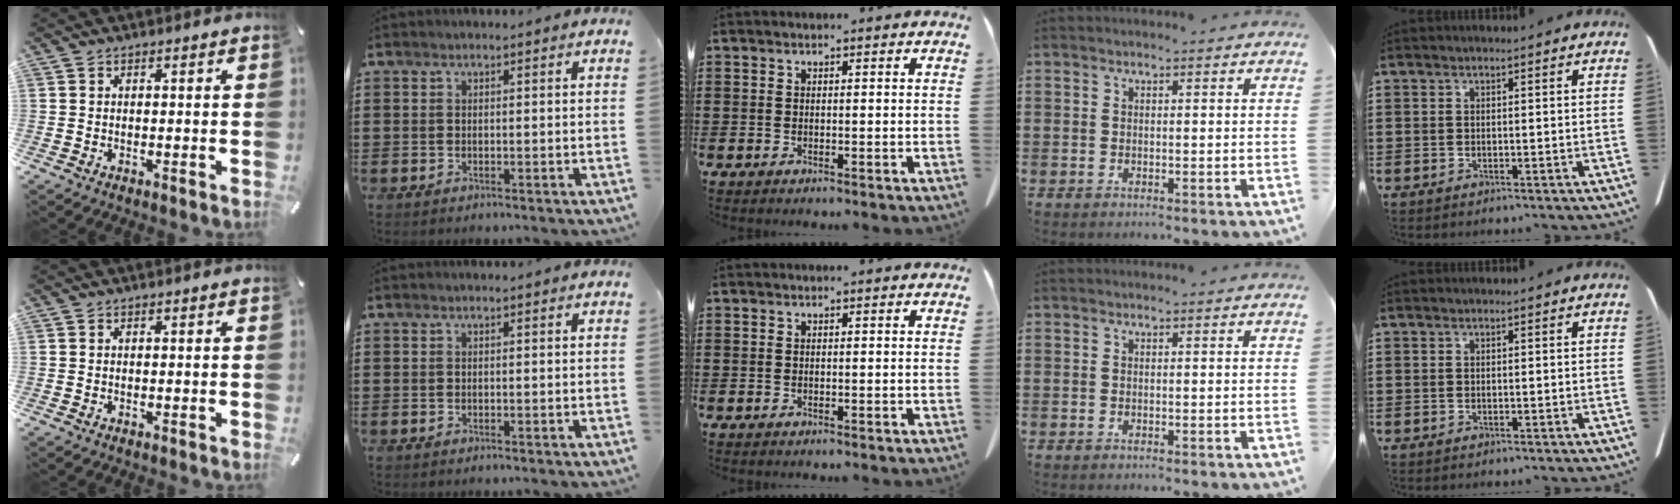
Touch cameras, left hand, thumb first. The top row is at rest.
{}